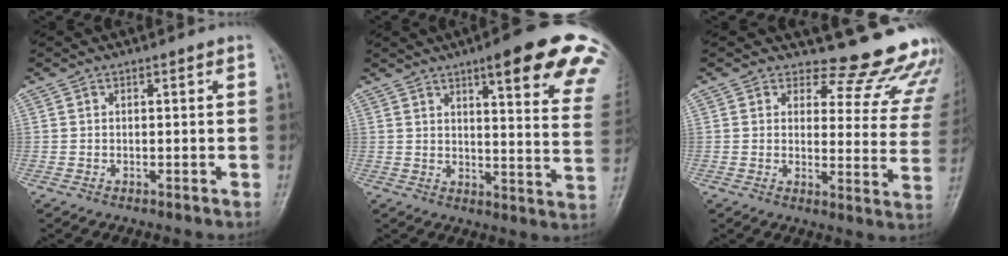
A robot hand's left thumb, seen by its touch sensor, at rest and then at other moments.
{"total": 20.4, "force": [12.6, 3.8, 15.6], "torque": [-0.171, -0.044, 0.144]}
{"total": 14.9, "force": [14.1, 4.3, 2.0], "torque": [0.029, -0.148, 0.141]}